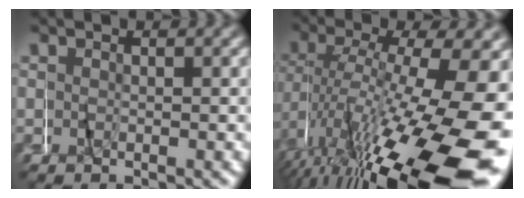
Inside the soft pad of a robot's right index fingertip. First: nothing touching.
{"total": 15.6, "force": [-5.1, 6.4, 13.3], "torque": [-0.191, -0.019, -0.055]}